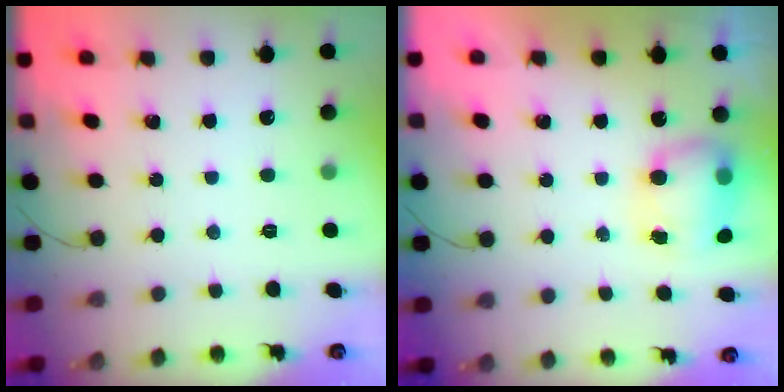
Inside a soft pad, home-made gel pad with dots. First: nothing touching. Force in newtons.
{"total": 8.0, "press": 7.9, "slide": 1.4}